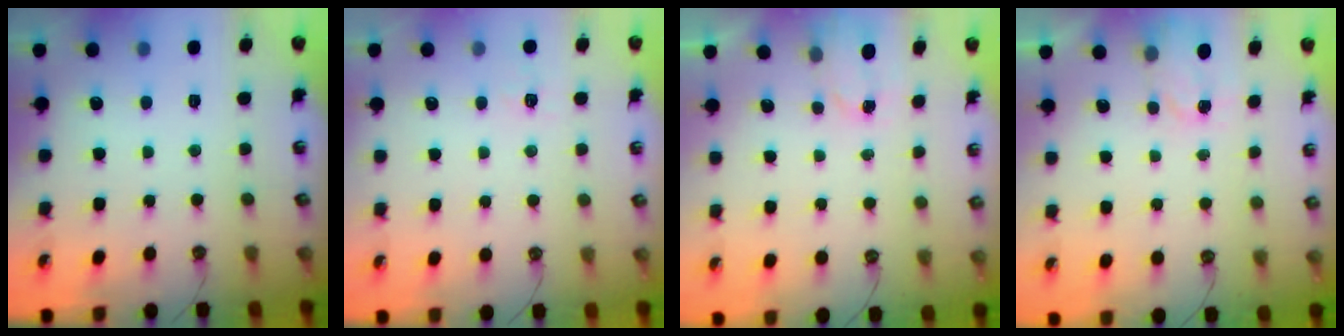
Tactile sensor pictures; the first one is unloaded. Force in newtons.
{"total": 3.9, "press": 3.9, "slide": 0.4}
{"total": 1.5, "press": 1.5, "slide": 0.3}
{"total": 2.6, "press": 2.5, "slide": 0.4}